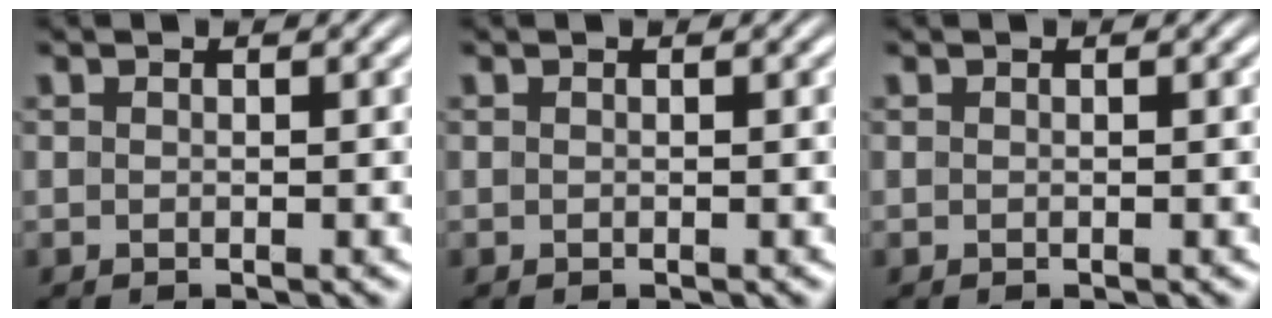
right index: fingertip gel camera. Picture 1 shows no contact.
{"total": 0.0}
{"total": 0.0}